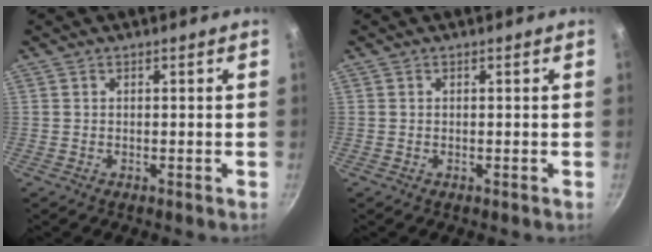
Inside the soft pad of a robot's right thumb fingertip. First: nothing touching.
{"total": 0.0}